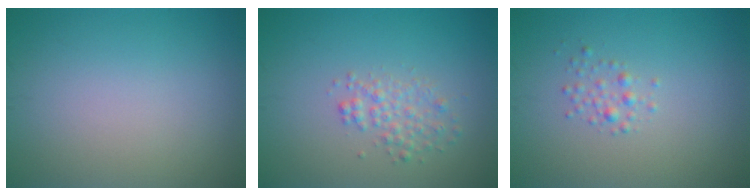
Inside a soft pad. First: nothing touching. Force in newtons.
{"total": 2.0, "press": 2.0, "slide": 0.1}
{"total": 1.2, "press": 1.2, "slide": 0.1}